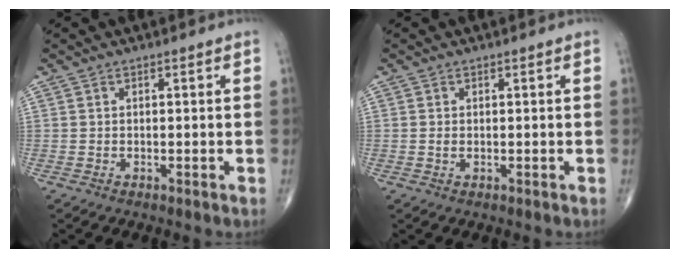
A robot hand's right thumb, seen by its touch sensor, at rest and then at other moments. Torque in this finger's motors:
{"motor_torque": [-0.08, 0.10, 0.13, 0.15, -0.06]}